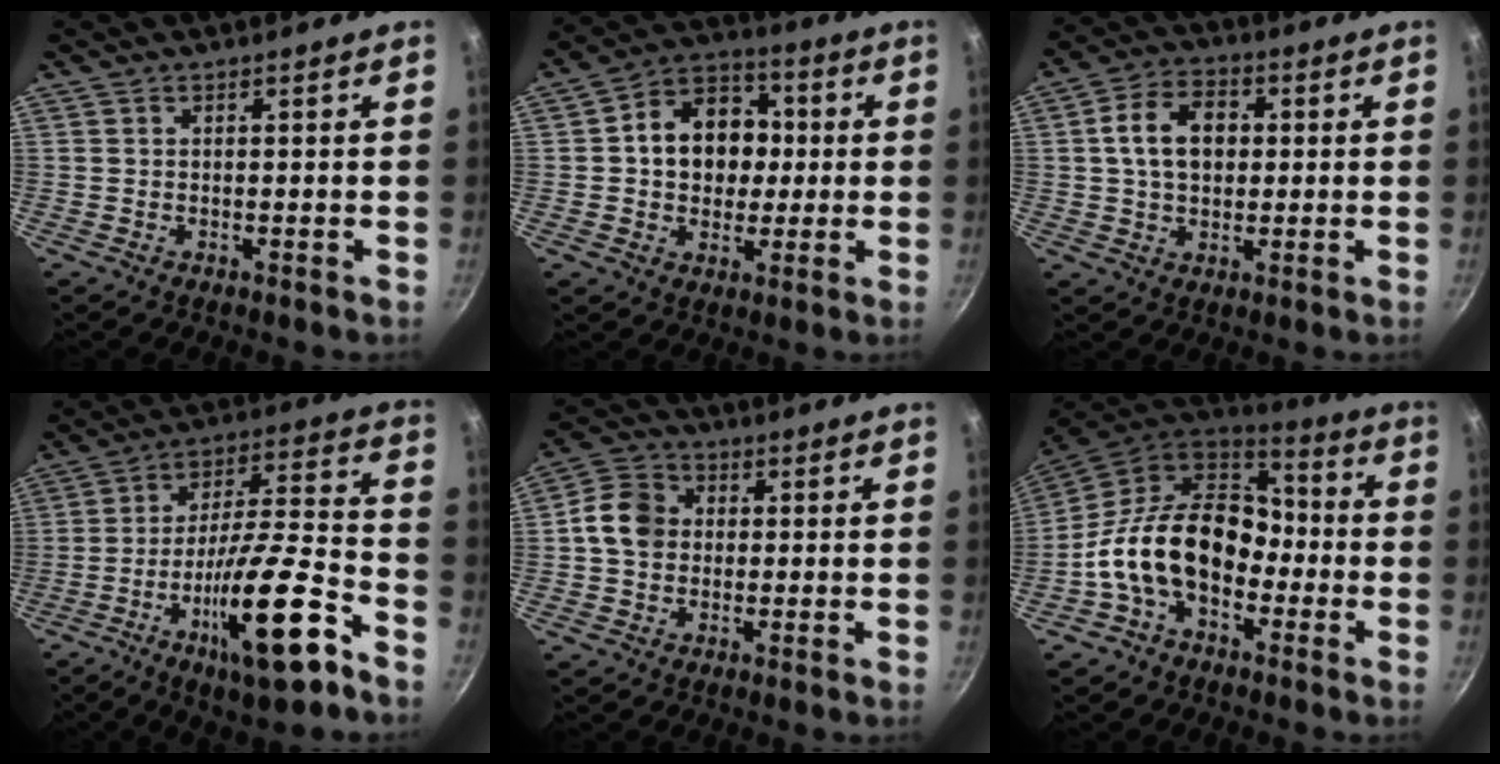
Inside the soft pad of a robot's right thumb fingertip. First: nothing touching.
{"total": 13.5, "force": [1.0, 10.8, 8.1], "torque": [-0.087, 0.021, 0.004]}
{"total": 10.2, "force": [1.3, 7.3, 7.0], "torque": [-0.097, 0.018, 0.015]}
{"total": 20.5, "force": [-10.1, 5.0, 17.0], "torque": [-0.259, 0.048, -0.167]}
{"total": 8.4, "force": [0.1, 7.0, 4.6], "torque": [-0.058, 0.017, -0.018]}
{"total": 19.0, "force": [-3.9, 13.1, 13.2], "torque": [-0.194, 0.055, -0.084]}